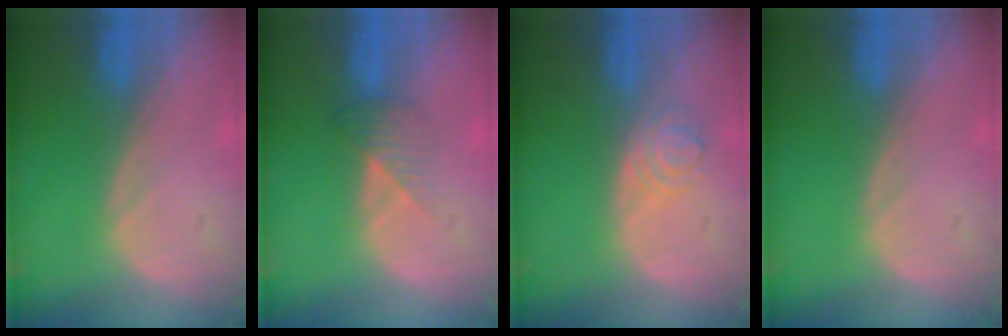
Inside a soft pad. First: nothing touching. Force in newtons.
{"total": 3.3, "press": 3.2, "slide": 1.0}
{"total": 3.9, "press": 3.7, "slide": 1.3}
{"total": 0.0}